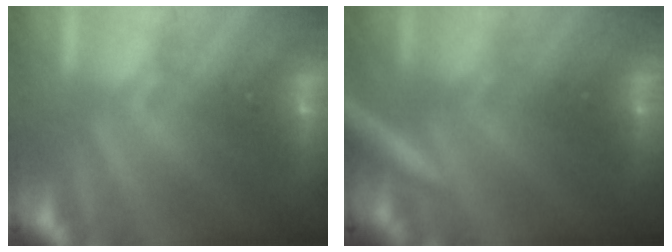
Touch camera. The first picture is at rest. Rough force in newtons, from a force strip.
{"total": 3.0}